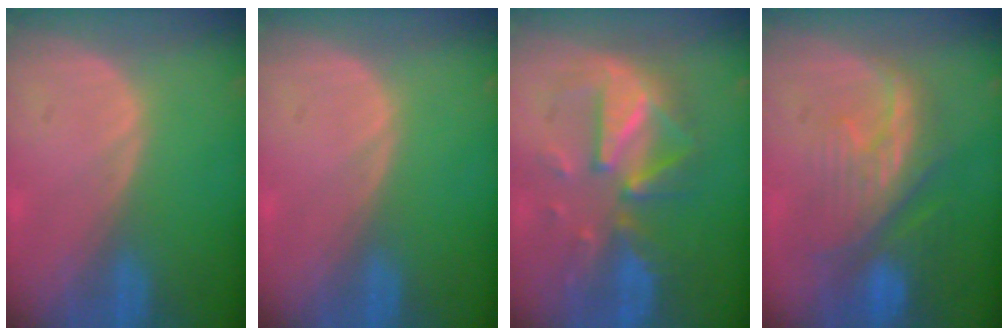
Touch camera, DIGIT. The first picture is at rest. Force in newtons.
{"total": 0.0}
{"total": 9.1, "press": 9.1, "slide": 0.5}
{"total": 9.8, "press": 9.0, "slide": 4.1}